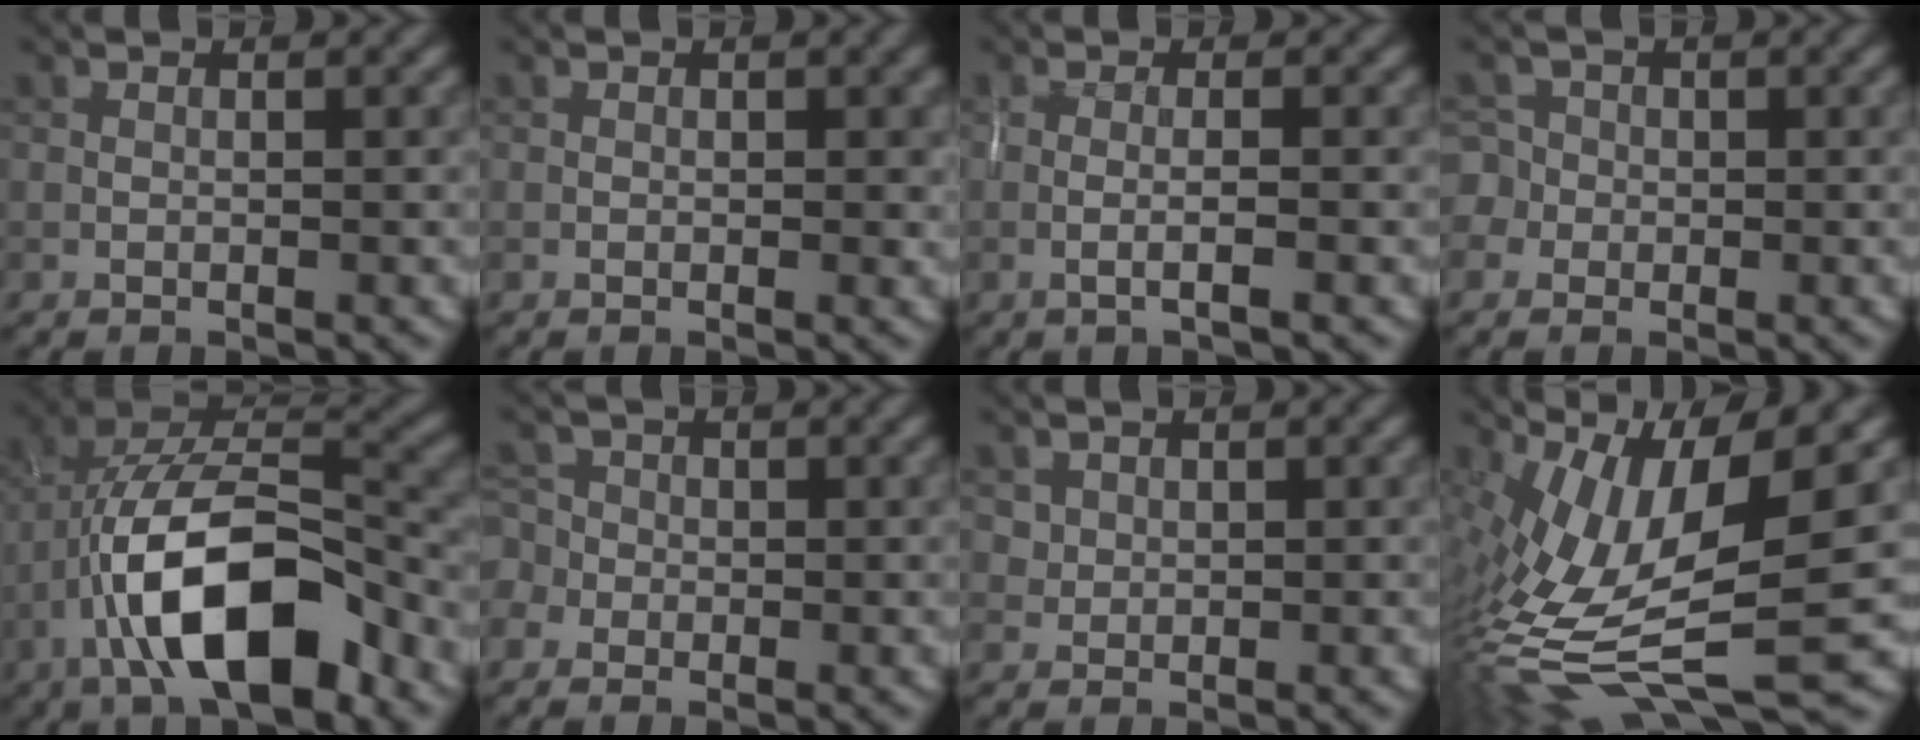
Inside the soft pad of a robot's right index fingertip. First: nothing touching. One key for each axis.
{"total": 0.7, "fx": 0.0, "fy": 0.5, "fz": 0.4, "tx": -0.001, "ty": -0.005, "tz": -0.001}
{"total": 1.9, "fx": -0.3, "fy": 0.4, "fz": 1.9, "tx": -0.032, "ty": -0.006, "tz": -0.010}
{"total": 3.4, "fx": -0.4, "fy": 3.2, "fz": 1.0, "tx": 0.003, "ty": 0.021, "tz": -0.037}
{"total": 11.9, "fx": -4.8, "fy": 5.0, "fz": 9.6, "tx": -0.174, "ty": 0.013, "tz": -0.087}
{"total": 2.8, "fx": -0.6, "fy": 2.6, "fz": 0.9, "tx": -0.007, "ty": 0.014, "tz": -0.032}
{"total": 1.2, "fx": 0.6, "fy": 1.0, "fz": 0.2, "tx": -0.002, "ty": -0.006, "tz": 0.019}
{"total": 14.5, "fx": -0.5, "fy": 4.4, "fz": 13.9, "tx": -0.277, "ty": -0.002, "tz": 0.004}